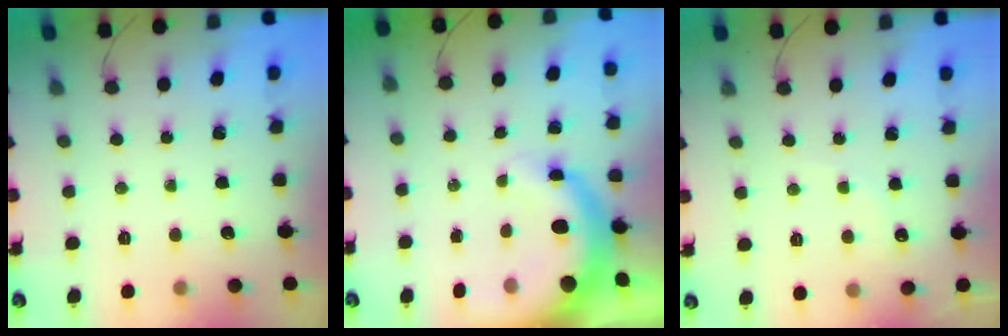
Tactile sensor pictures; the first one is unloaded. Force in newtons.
{"total": 8.3, "press": 8.2, "slide": 1.4}
{"total": 5.5, "press": 5.4, "slide": 0.9}